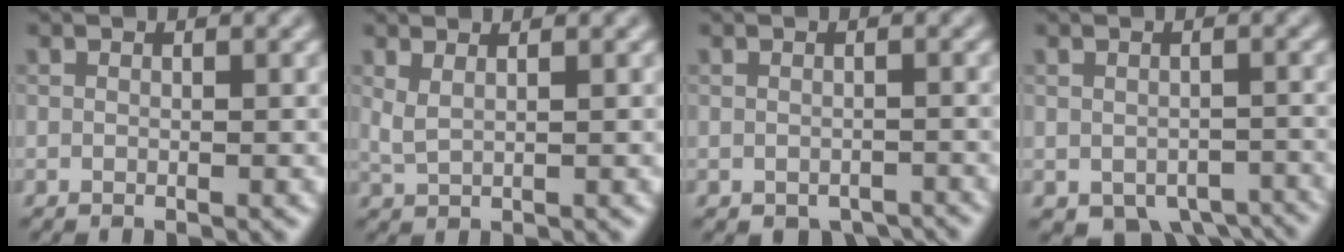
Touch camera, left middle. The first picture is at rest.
{"total": 1.6, "force": [1.0, 0.6, 1.1], "torque": [-0.022, -0.003, 0.019]}
{"total": 2.0, "force": [-1.5, 1.0, 0.8], "torque": [-0.011, -0.009, -0.018]}
{"total": 4.3, "force": [-2.7, 2.6, 2.2], "torque": [-0.021, -0.019, -0.029]}